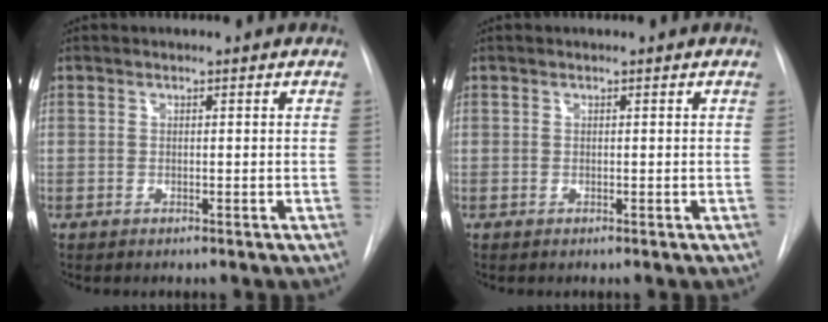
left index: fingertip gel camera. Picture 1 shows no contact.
{"total": 0.0}